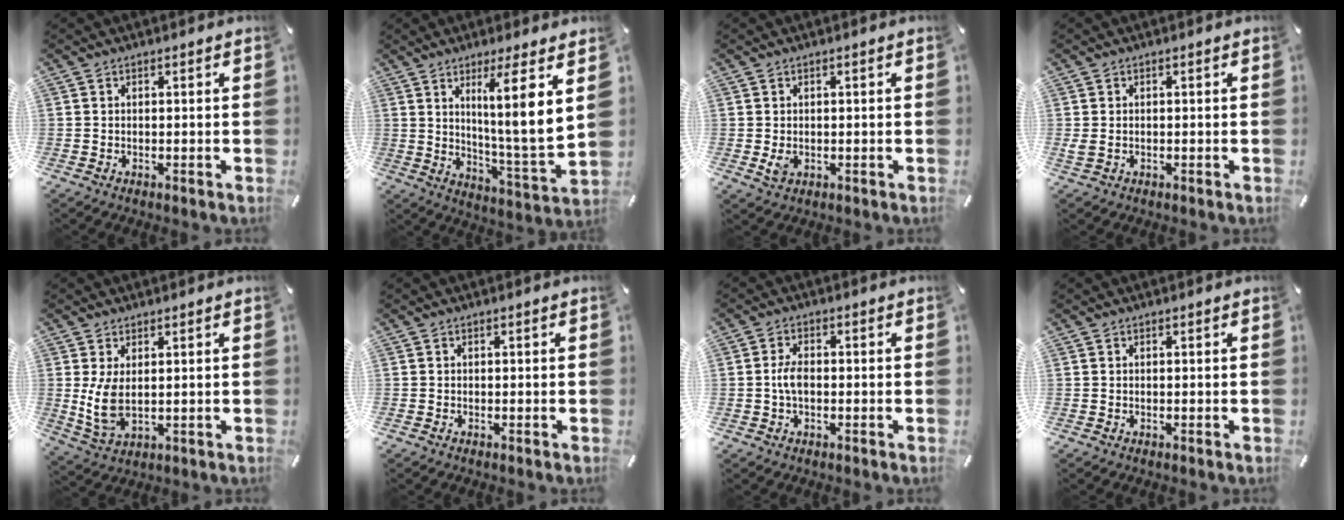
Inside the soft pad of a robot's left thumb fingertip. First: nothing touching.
{"total": 12.8, "force": [6.0, 0.7, 11.3], "torque": [-0.177, -0.042, 0.087]}
{"total": 2.1, "force": [-0.3, 1.7, 1.2], "torque": [-0.021, -0.005, -0.006]}
{"total": 1.5, "force": [-0.1, 1.1, 0.9], "torque": [-0.018, 0.002, 0.000]}
{"total": 7.1, "force": [1.1, 3.7, 6.0], "torque": [-0.142, -0.011, 0.020]}
{"total": 0.0}
{"total": 4.2, "force": [-0.4, 2.6, 3.3], "torque": [-0.076, 0.001, -0.009]}
{"total": 0.0}